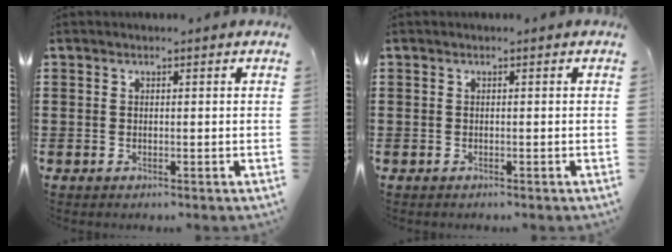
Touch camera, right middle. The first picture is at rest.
{"total": 0.0}